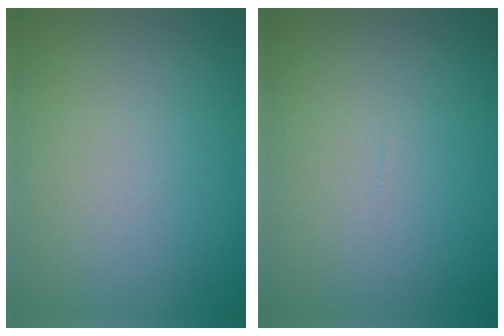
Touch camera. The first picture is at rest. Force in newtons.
{"total": 0.0}